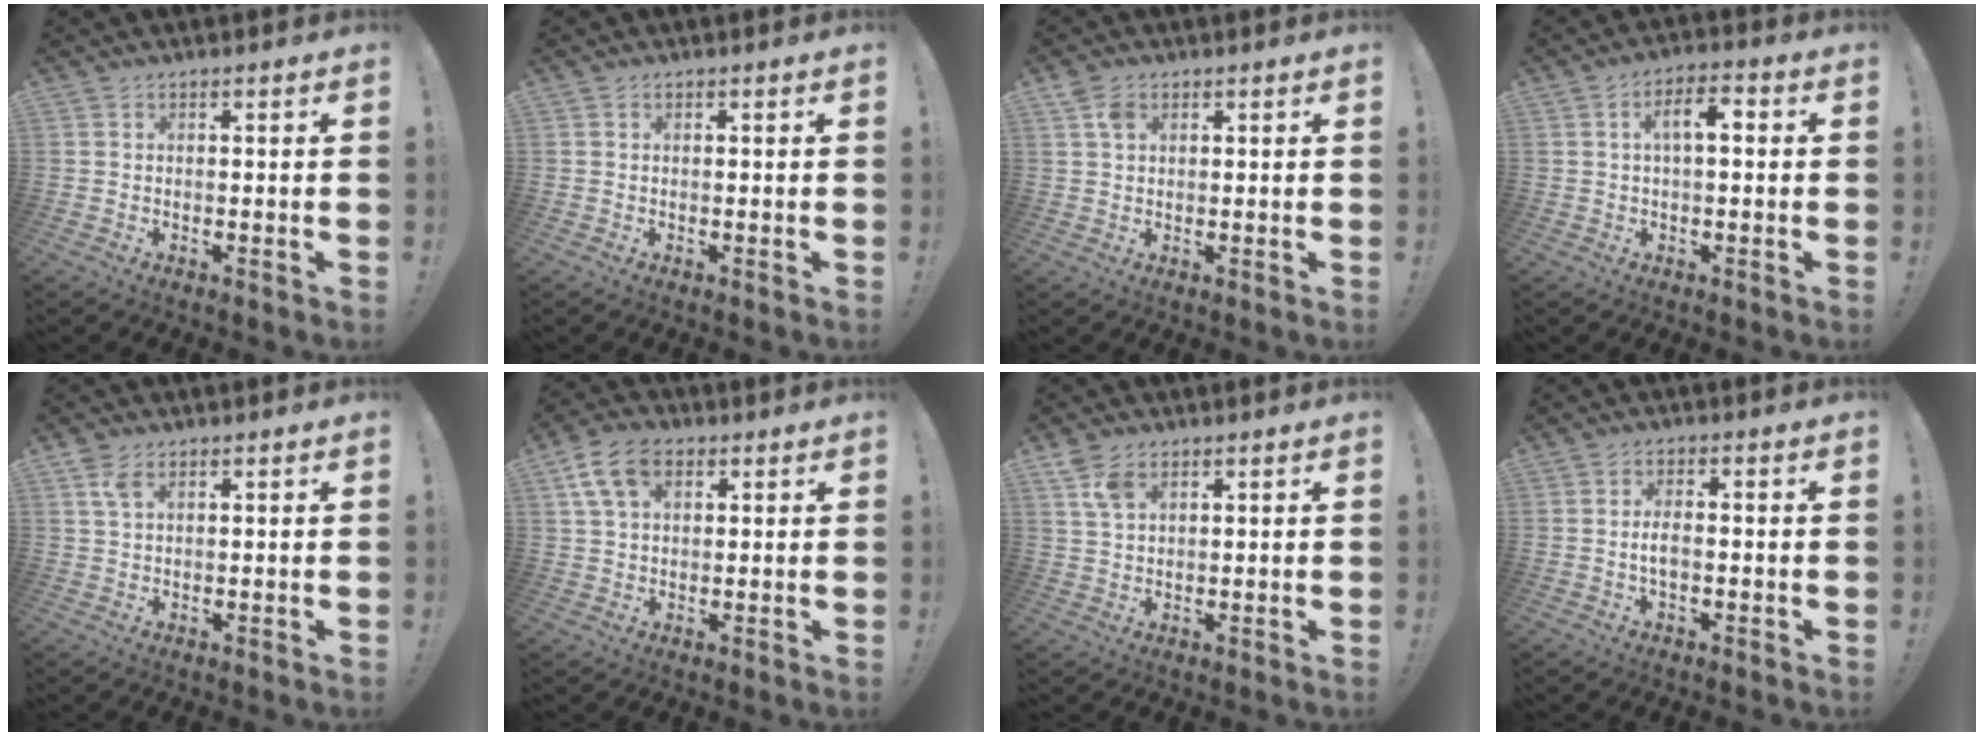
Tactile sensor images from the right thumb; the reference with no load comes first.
{"total": 0.0}
{"total": 4.0, "force": [1.8, 2.7, 2.4], "torque": [-0.042, 0.001, 0.036]}
{"total": 6.4, "force": [0.8, 2.6, 5.8], "torque": [-0.095, 0.012, 0.007]}
{"total": 4.1, "force": [2.1, 2.0, 2.9], "torque": [-0.061, -0.001, 0.040]}
{"total": 10.4, "force": [4.3, 6.4, 7.0], "torque": [-0.137, 0.005, 0.083]}
{"total": 5.8, "force": [3.3, 3.1, 3.7], "torque": [-0.069, -0.010, 0.063]}
{"total": 3.6, "force": [-0.8, 1.5, 3.2], "torque": [-0.061, 0.005, -0.018]}